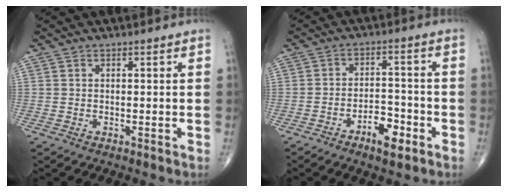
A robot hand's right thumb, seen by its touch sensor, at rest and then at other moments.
{"total": 6.2, "force": [-3.5, 2.7, 4.3], "torque": [-0.053, 0.028, -0.057]}